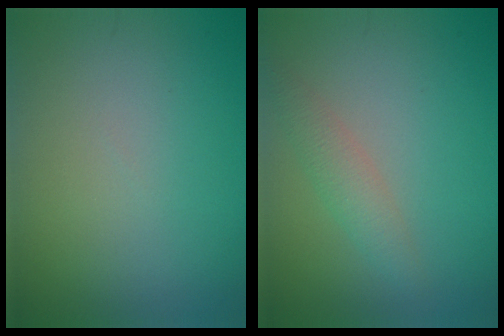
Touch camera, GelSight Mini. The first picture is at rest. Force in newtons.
{"total": 2.0, "press": 2.0, "slide": 0.1}